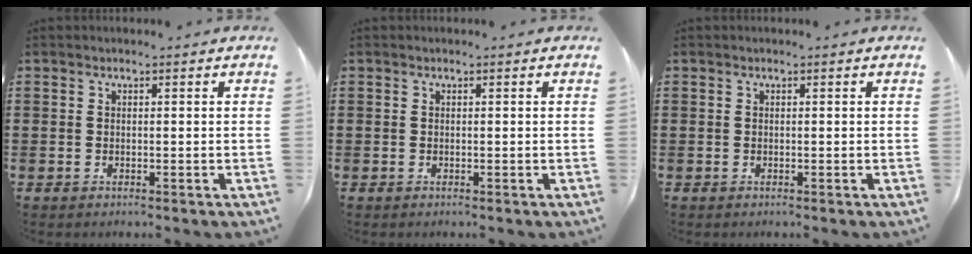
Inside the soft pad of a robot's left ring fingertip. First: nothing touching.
{"total": 0.0}
{"total": 0.0}